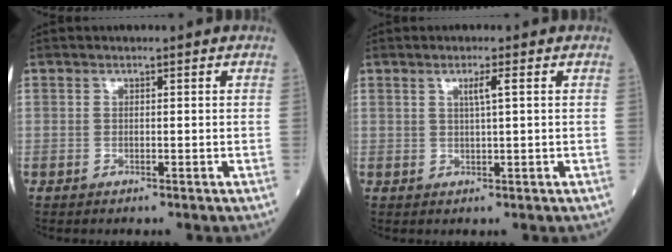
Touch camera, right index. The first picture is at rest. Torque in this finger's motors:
{"motor_torque": [-0.01, 0.00, 0.01, 0.04]}